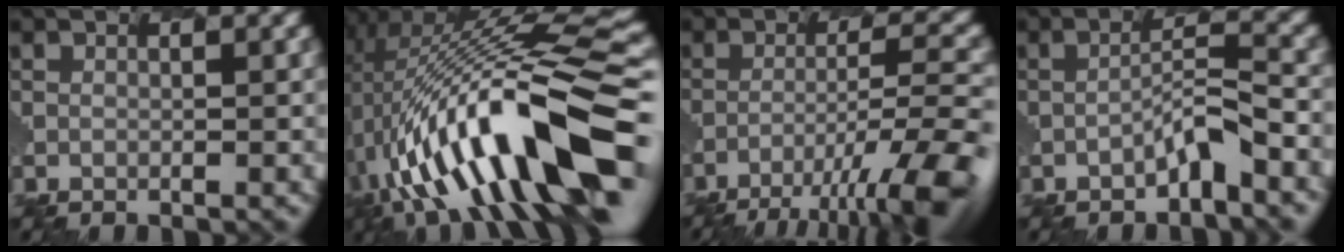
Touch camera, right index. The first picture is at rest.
{"total": 14.1, "force": [-1.3, 3.9, 13.4], "torque": [-0.229, 0.025, -0.011]}
{"total": 11.1, "force": [-7.2, 2.2, 8.1], "torque": [-0.150, -0.010, -0.099]}
{"total": 2.8, "force": [-1.7, 0.2, 2.2], "torque": [-0.053, 0.006, -0.030]}